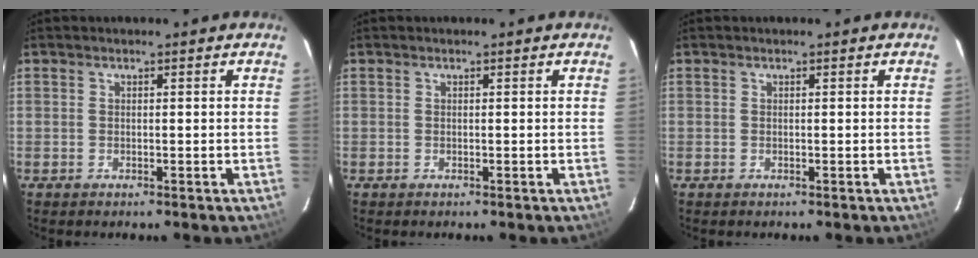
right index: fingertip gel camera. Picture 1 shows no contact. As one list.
[{"total": 0.0}, {"total": 0.0}]